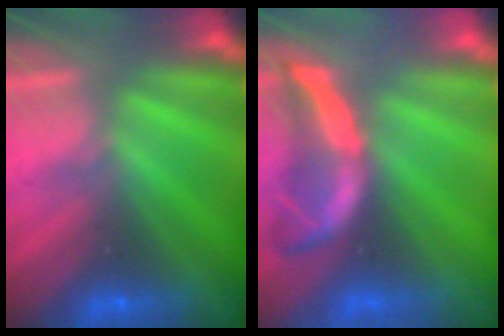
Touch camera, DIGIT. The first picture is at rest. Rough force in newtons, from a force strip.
{"total": 1.9}